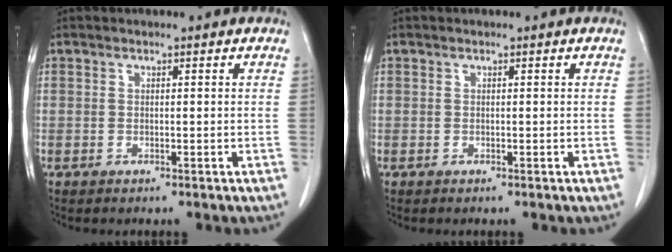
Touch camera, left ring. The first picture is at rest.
{"total": 0.0}